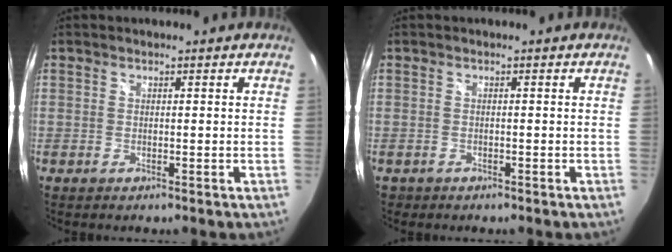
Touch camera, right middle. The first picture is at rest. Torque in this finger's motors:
{"motor_torque": [-0.22, -0.28, 0.01, 0.00]}